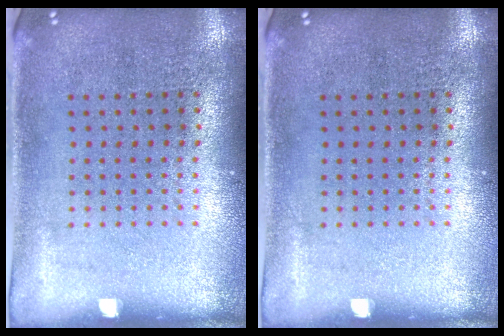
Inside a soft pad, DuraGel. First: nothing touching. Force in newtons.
{"total": 0.0}